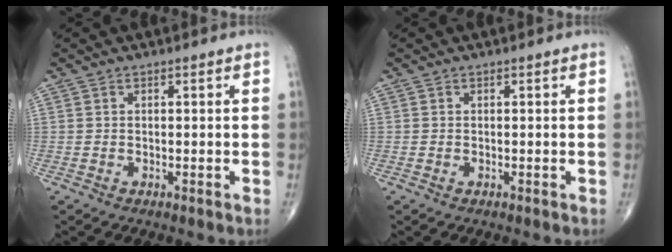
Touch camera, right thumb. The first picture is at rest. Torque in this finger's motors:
{"motor_torque": [1.91, 0.93, 0.03, -0.08, 0.00]}